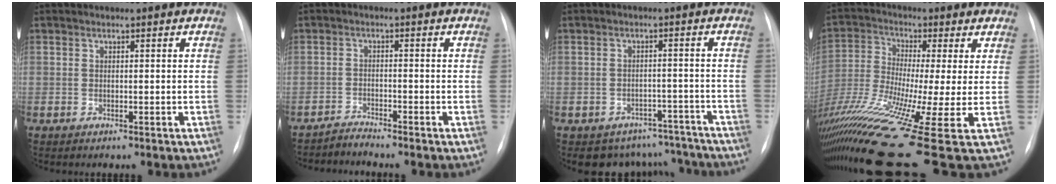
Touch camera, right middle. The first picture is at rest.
{"total": 2.0, "force": [-1.9, -0.4, -0.5], "torque": [0.009, -0.013, -0.036]}
{"total": 9.0, "force": [-7.8, 4.3, -0.2], "torque": [0.024, 0.036, -0.088]}
{"total": 18.2, "force": [-9.5, -0.7, 15.5], "torque": [-0.304, -0.047, -0.175]}